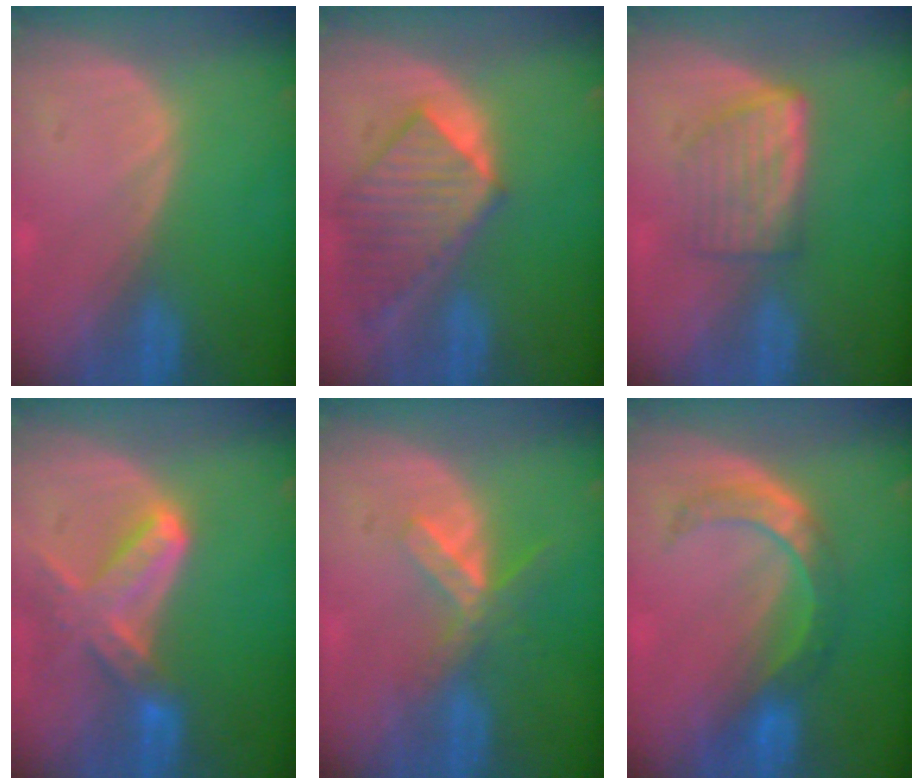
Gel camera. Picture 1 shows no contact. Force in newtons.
{"total": 8.8, "press": 7.9, "slide": 3.9}
{"total": 6.1, "press": 5.4, "slide": 2.7}
{"total": 7.4, "press": 6.7, "slide": 3.2}
{"total": 5.5, "press": 5.0, "slide": 2.3}
{"total": 6.0, "press": 5.9, "slide": 0.4}